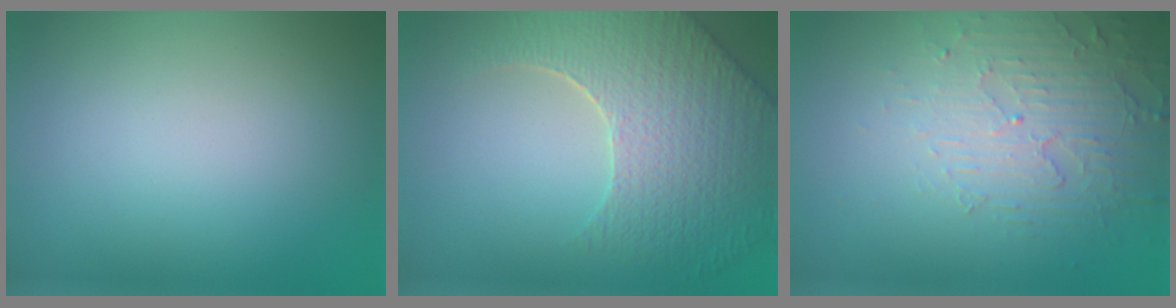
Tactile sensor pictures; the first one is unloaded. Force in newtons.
{"total": 7.0, "press": 5.5, "slide": 4.3}
{"total": 5.0, "press": 3.4, "slide": 3.7}